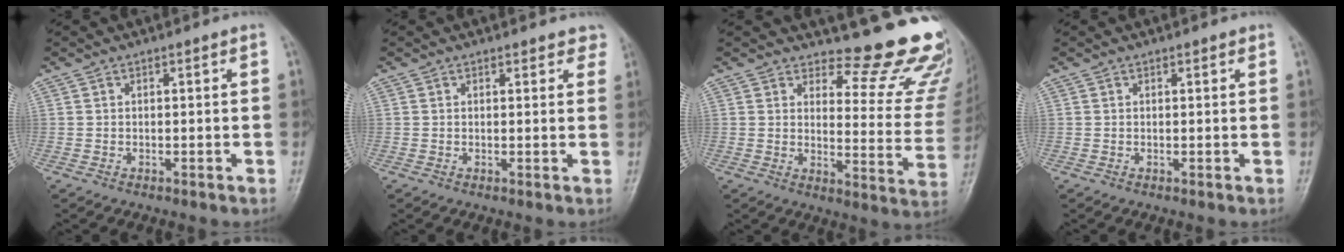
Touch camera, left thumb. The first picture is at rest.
{"total": 4.5, "force": [4.0, 1.8, 0.9], "torque": [0.027, -0.016, 0.028]}
{"total": 16.3, "force": [14.6, 4.2, 6.0], "torque": [-0.026, -0.161, 0.164]}
{"total": 0.9, "force": [0.7, 0.4, 0.5], "torque": [-0.008, -0.003, 0.007]}